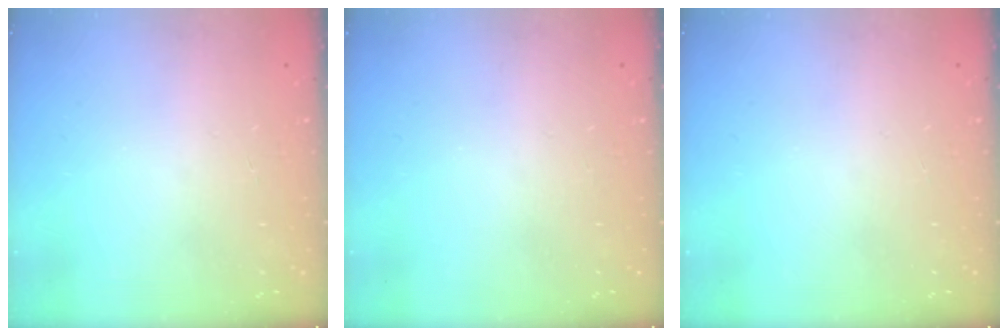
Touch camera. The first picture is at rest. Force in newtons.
{"total": 0.0}
{"total": 0.0}